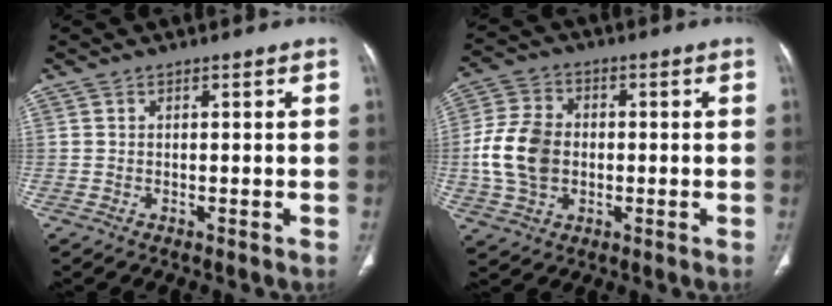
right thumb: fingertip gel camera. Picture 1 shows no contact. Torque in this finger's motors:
{"motor_torque": [0.91, 0.88, 0.77, 0.13, 0.09]}